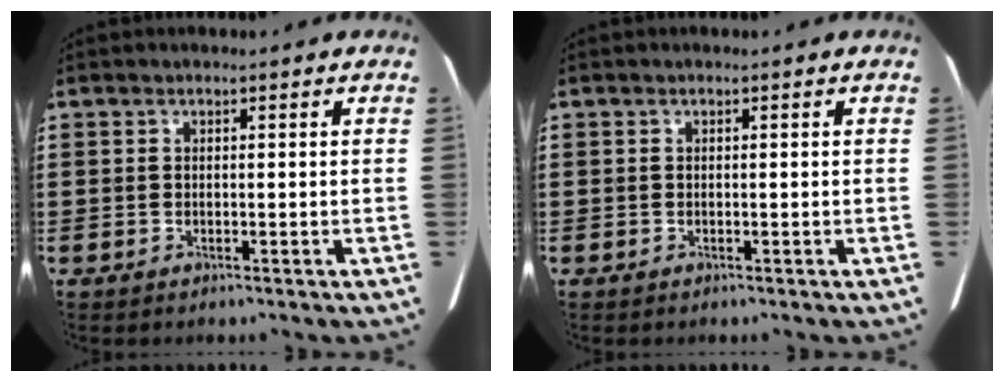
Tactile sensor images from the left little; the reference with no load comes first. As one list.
[{"total": 0.0}]